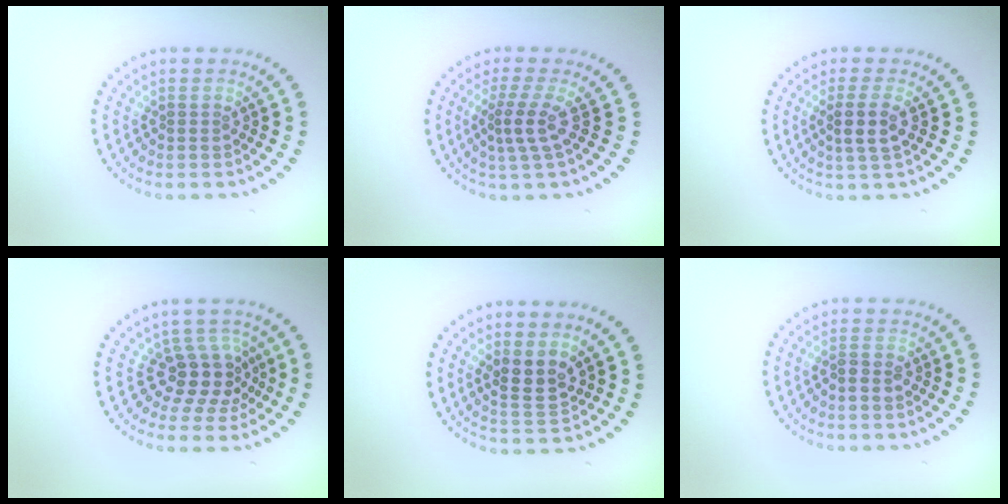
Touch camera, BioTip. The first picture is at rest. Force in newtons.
{"total": 2.8, "press": 1.8, "slide": 2.1}
{"total": 2.5, "press": 2.2, "slide": 1.2}
{"total": 3.7, "press": 2.8, "slide": 2.4}
{"total": 2.8, "press": 2.6, "slide": 1.0}
{"total": 1.7, "press": 1.7, "slide": 0.4}